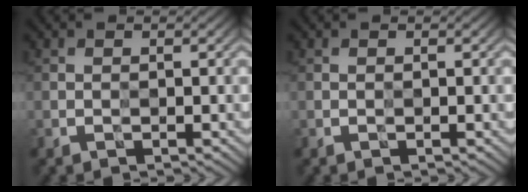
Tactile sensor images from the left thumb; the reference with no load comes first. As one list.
[{"total": 0.0}]